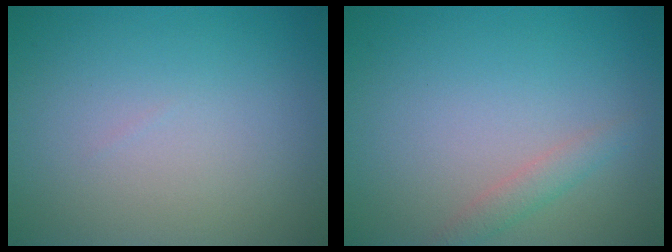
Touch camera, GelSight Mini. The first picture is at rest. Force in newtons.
{"total": 1.5, "press": 1.5, "slide": 0.1}